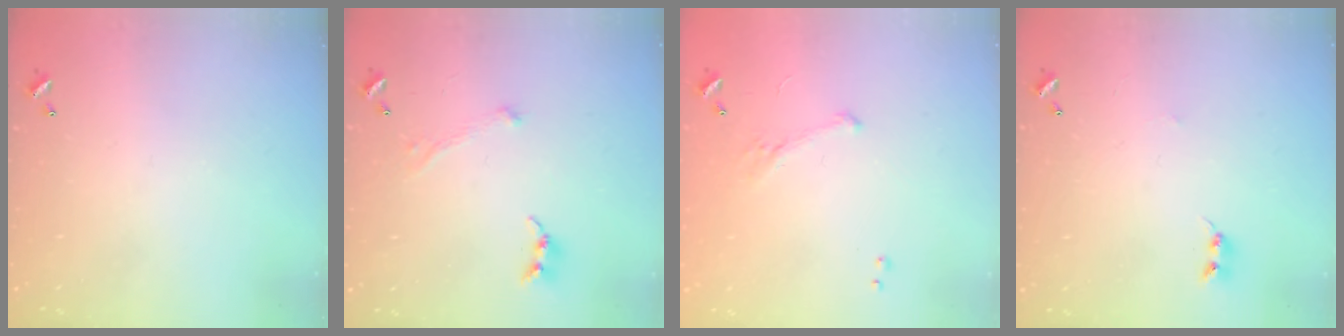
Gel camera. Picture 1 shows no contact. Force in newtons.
{"total": 0.8, "press": 0.7, "slide": 0.4}
{"total": 4.0, "press": 3.9, "slide": 1.0}
{"total": 2.5, "press": 2.5, "slide": 0.4}